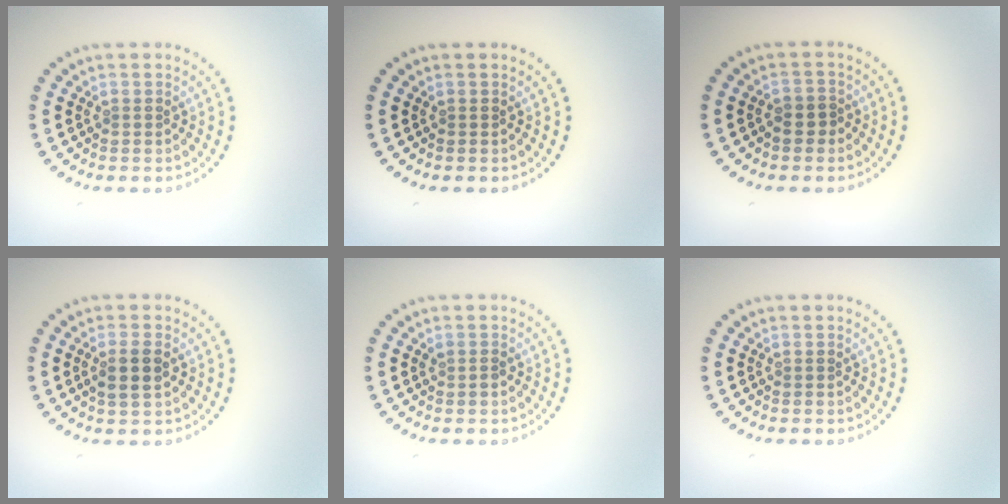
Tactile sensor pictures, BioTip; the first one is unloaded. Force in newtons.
{"total": 0.0}
{"total": 1.4, "press": 1.1, "slide": 0.8}
{"total": 2.4, "press": 2.3, "slide": 0.7}
{"total": 0.7, "press": 0.7, "slide": 0.1}
{"total": 0.0}